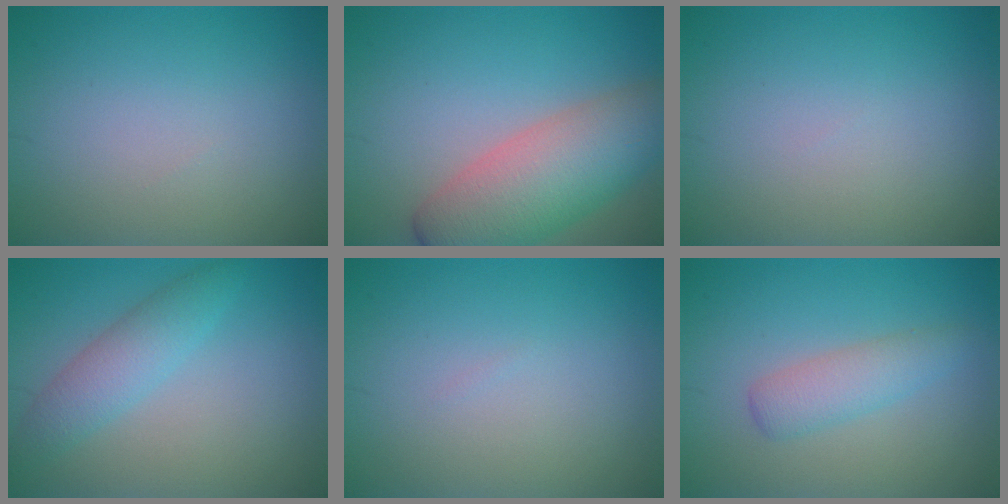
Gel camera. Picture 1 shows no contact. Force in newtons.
{"total": 8.0, "press": 8.0, "slide": 0.8}
{"total": 0.0}
{"total": 2.4, "press": 2.4, "slide": 0.2}
{"total": 0.0}
{"total": 2.6, "press": 2.6, "slide": 0.0}